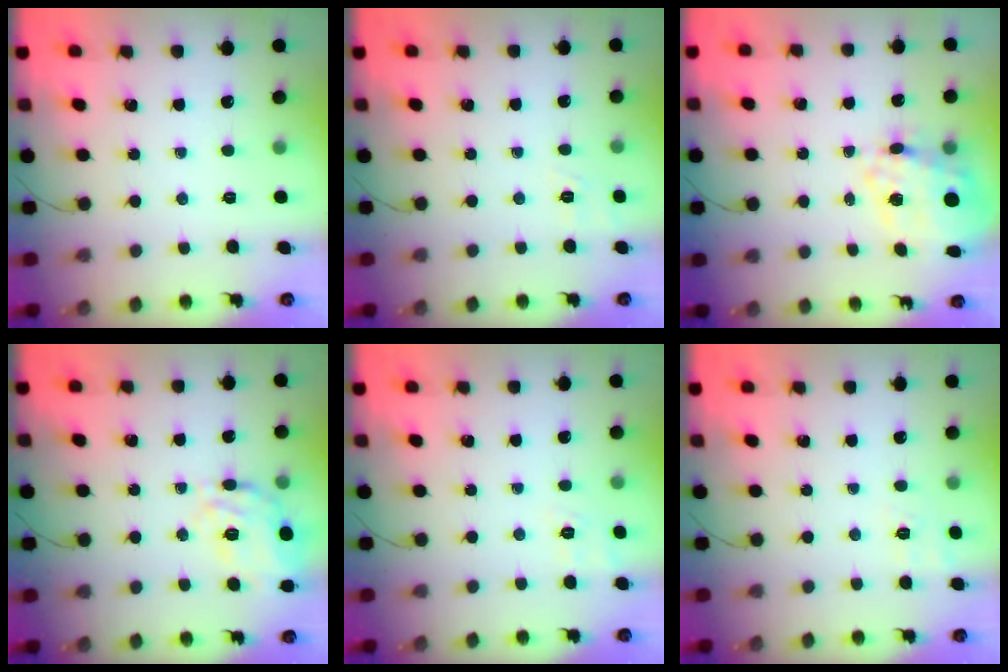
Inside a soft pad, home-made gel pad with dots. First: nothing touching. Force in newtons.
{"total": 1.8, "press": 0.2, "slide": 1.8}
{"total": 16.2, "press": 15.7, "slide": 3.7}
{"total": 13.1, "press": 12.9, "slide": 2.3}
{"total": 2.8, "press": 2.0, "slide": 2.0}
{"total": 6.5, "press": 6.2, "slide": 2.0}